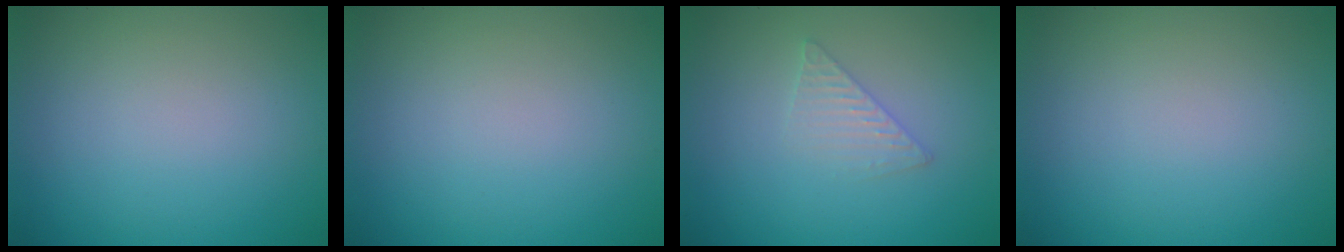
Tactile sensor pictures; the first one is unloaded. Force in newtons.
{"total": 0.0}
{"total": 1.6, "press": 1.6, "slide": 0.1}
{"total": 0.0}